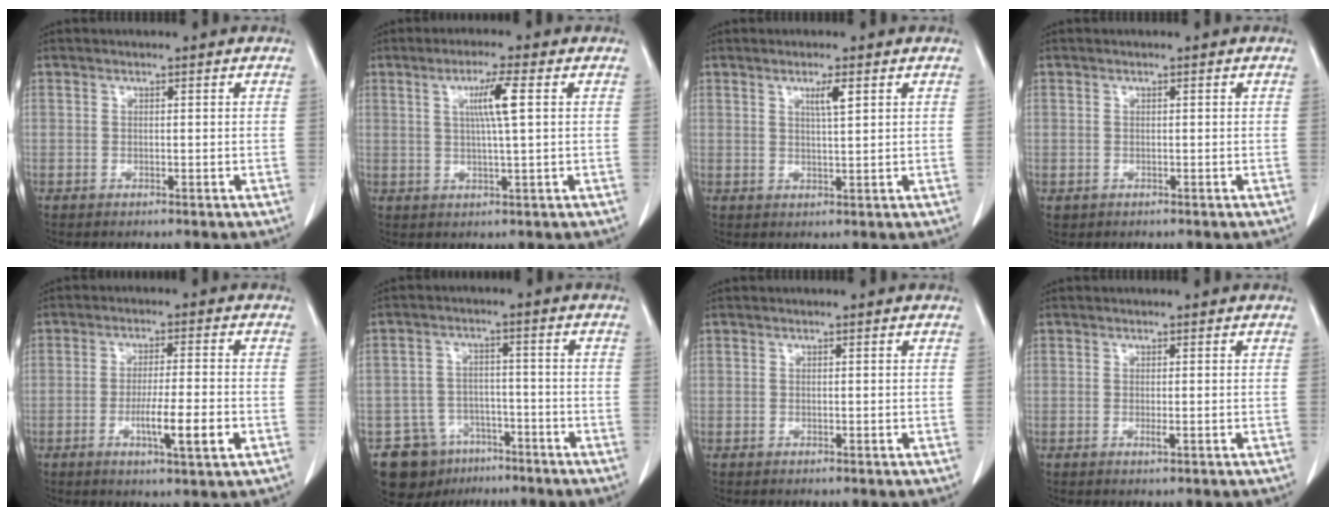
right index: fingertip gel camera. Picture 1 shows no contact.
{"total": 5.3, "force": [1.4, -0.5, 5.1], "torque": [-0.092, 0.000, 0.024]}
{"total": 2.7, "force": [1.3, 0.0, 2.4], "torque": [-0.044, -0.004, 0.023]}
{"total": 0.7, "force": [-0.1, 0.7, 0.0], "torque": [0.002, 0.006, -0.001]}
{"total": 7.5, "force": [-2.4, 0.3, 7.0], "torque": [-0.115, -0.011, -0.040]}
{"total": 9.3, "force": [-6.0, 7.0, 1.4], "torque": [-0.028, 0.027, -0.086]}
{"total": 0.0}
{"total": 0.9, "force": [-0.2, 0.0, 0.9], "torque": [-0.015, -0.003, -0.002]}